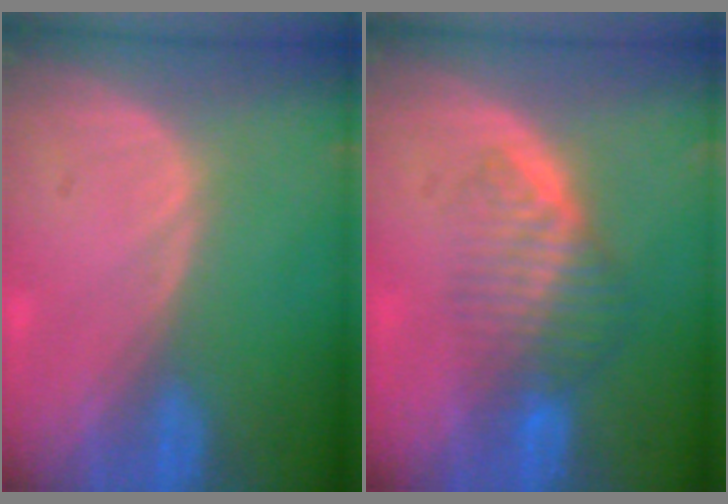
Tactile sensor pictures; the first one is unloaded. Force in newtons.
{"total": 6.5, "press": 5.8, "slide": 2.9}